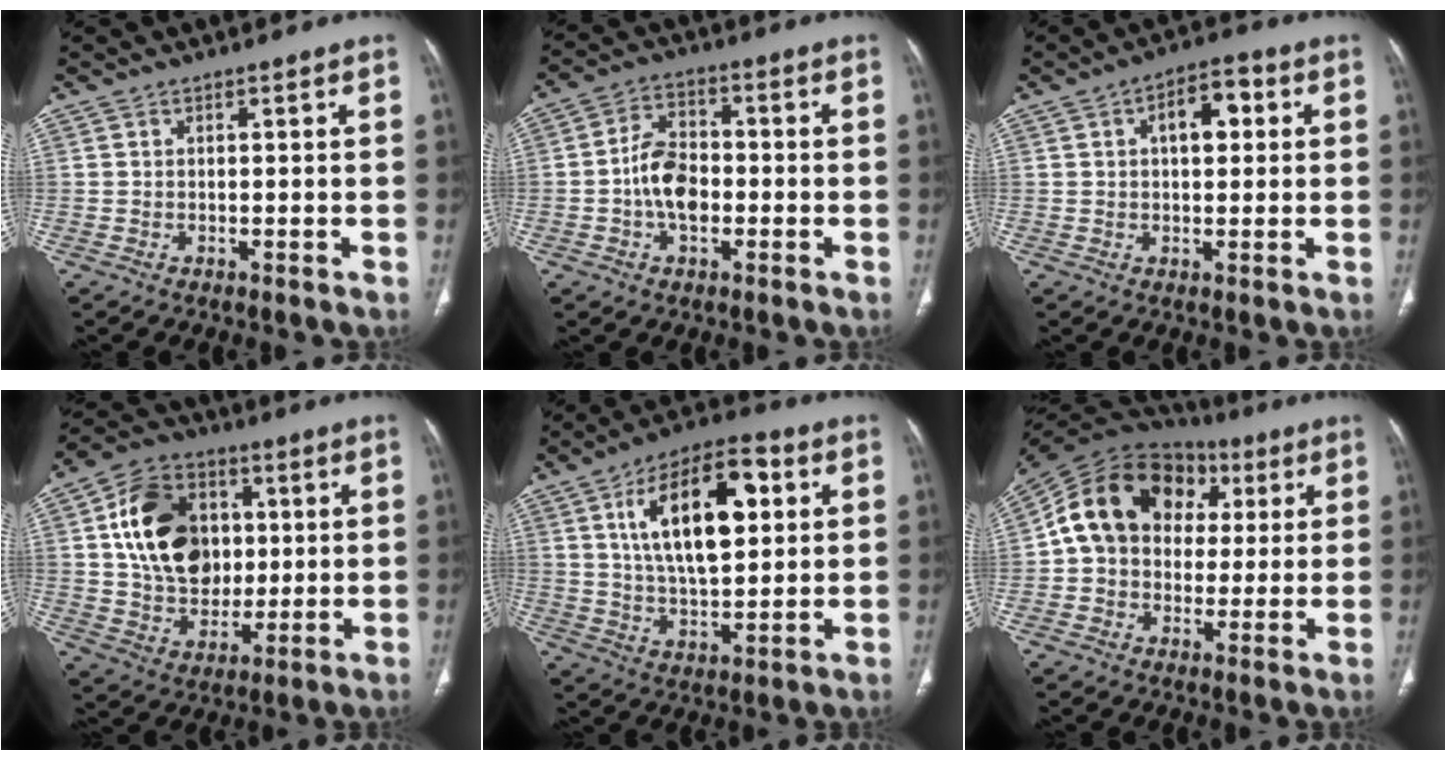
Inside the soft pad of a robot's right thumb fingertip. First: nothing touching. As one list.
[{"total": 8.4, "force": [-1.6, 5.5, 6.2], "torque": [-0.098, 0.019, -0.039]}, {"total": 7.3, "force": [1.8, 4.0, 5.8], "torque": [-0.069, 0.013, 0.019]}, {"total": 18.2, "force": [3.3, 13.7, 11.5], "torque": [-0.165, 0.001, 0.059]}, {"total": 18.6, "force": [5.3, 8.6, 15.5], "torque": [-0.237, 0.000, 0.086]}, {"total": 19.0, "force": [3.7, 14.8, 11.3], "torque": [-0.172, 0.039, 0.055]}]